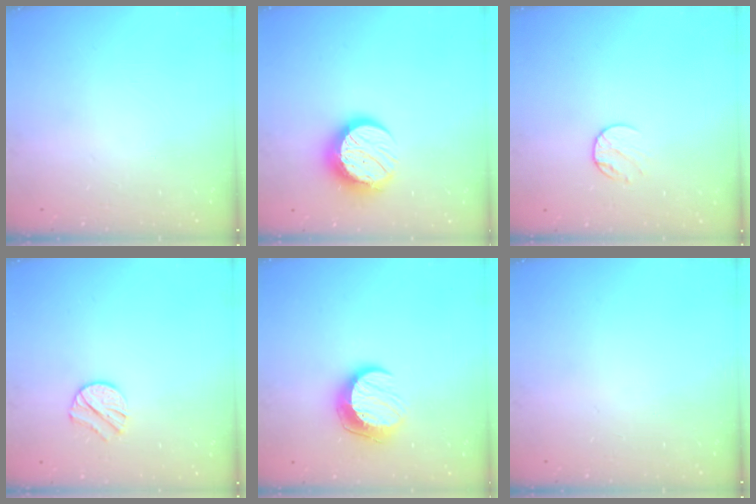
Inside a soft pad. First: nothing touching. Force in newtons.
{"total": 12.7, "press": 12.7, "slide": 0.9}
{"total": 6.5, "press": 6.5, "slide": 0.6}
{"total": 7.9, "press": 7.9, "slide": 0.1}
{"total": 11.1, "press": 11.0, "slide": 0.7}
{"total": 0.0}